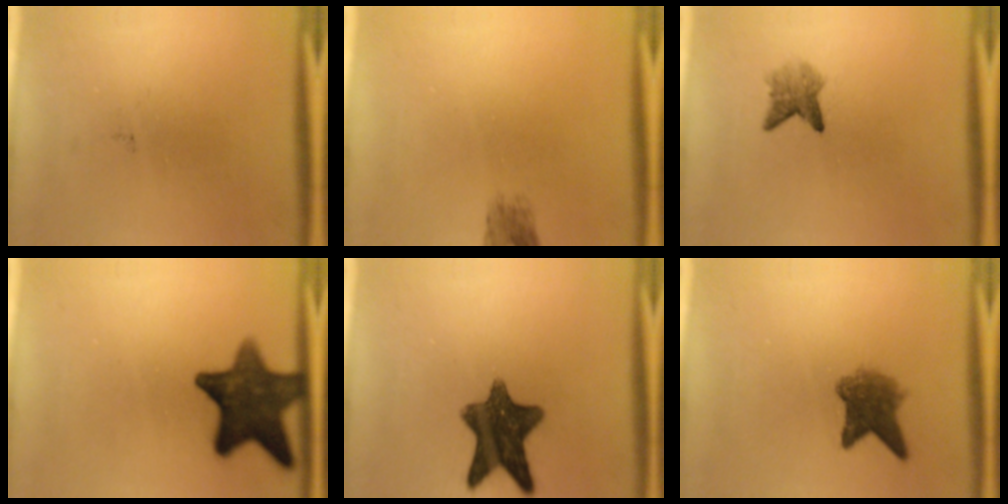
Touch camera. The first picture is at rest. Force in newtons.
{"total": 2.0}
{"total": 2.6}
{"total": 12.7}
{"total": 11.1}
{"total": 5.2}